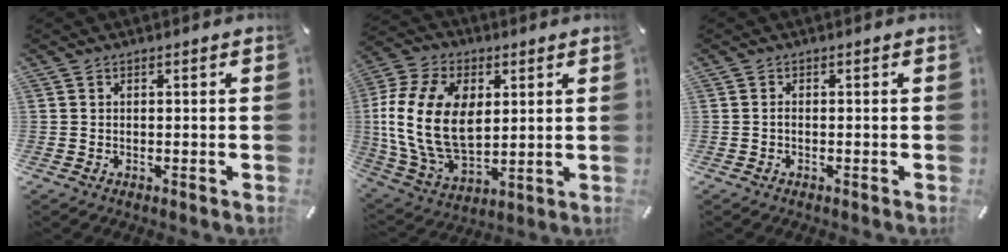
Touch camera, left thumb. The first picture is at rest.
{"total": 19.2, "force": [2.6, 13.3, 13.6], "torque": [-0.293, 0.002, 0.047]}
{"total": 0.7, "force": [-0.3, 0.2, 0.6], "torque": [-0.013, -0.002, -0.006]}